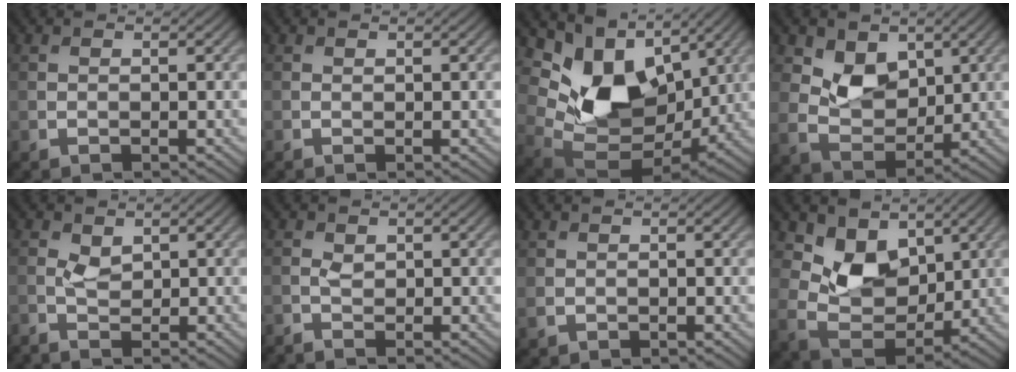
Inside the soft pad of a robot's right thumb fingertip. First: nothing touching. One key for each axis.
{"total": 0.0}
{"total": 13.7, "fx": 4.6, "fy": 8.9, "fz": 9.4, "tx": -0.191, "ty": -0.007, "tz": 0.090}
{"total": 6.3, "fx": 2.8, "fy": 4.4, "fz": 3.6, "tx": -0.080, "ty": -0.017, "tz": 0.045}
{"total": 1.5, "fx": -0.3, "fy": 0.7, "fz": 1.3, "tx": -0.037, "ty": 0.003, "tz": -0.012}
{"total": 1.1, "fx": -0.9, "fy": 0.3, "fz": 0.7, "tx": -0.025, "ty": 0.000, "tz": -0.025}
{"total": 0.8, "fx": -0.1, "fy": 0.7, "fz": 0.3, "tx": -0.010, "ty": -0.004, "tz": 0.000}
{"total": 8.1, "fx": 3.9, "fy": 5.4, "fz": 4.6, "tx": -0.099, "ty": -0.020, "tz": 0.065}